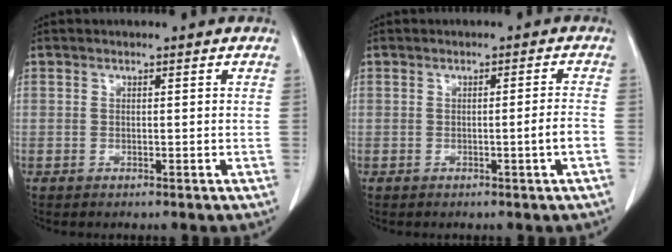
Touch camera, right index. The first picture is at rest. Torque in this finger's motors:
{"motor_torque": [0.44, -0.38, 0.14, 0.04]}